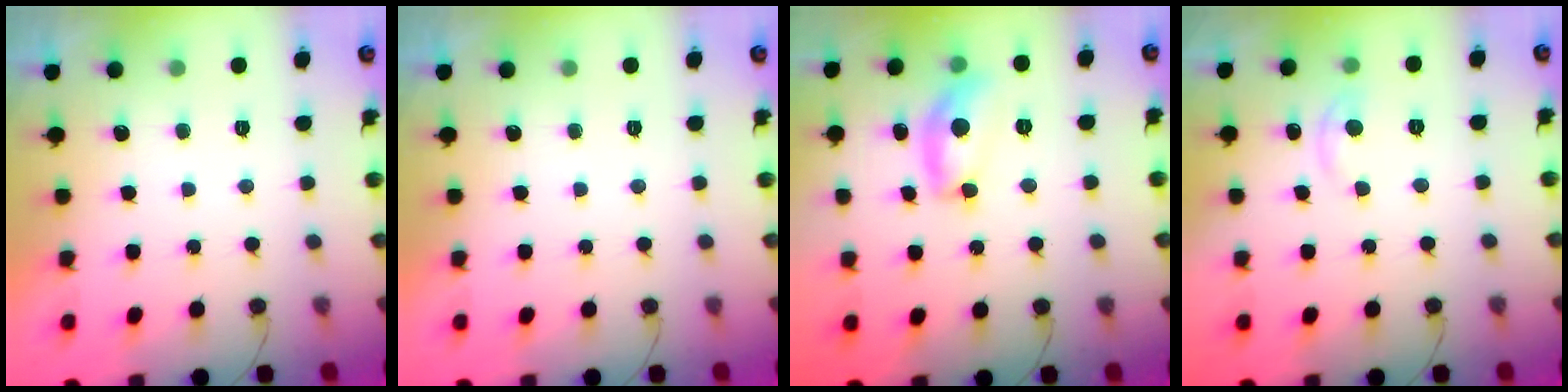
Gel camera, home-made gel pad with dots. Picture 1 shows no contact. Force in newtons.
{"total": 0.0}
{"total": 13.5, "press": 13.5, "slide": 0.8}
{"total": 4.5, "press": 4.4, "slide": 0.7}